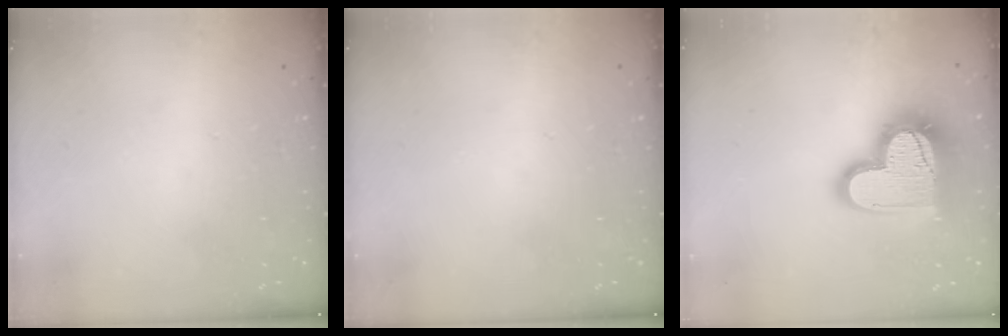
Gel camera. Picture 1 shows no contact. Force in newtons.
{"total": 0.0}
{"total": 21.0, "press": 21.0, "slide": 1.7}